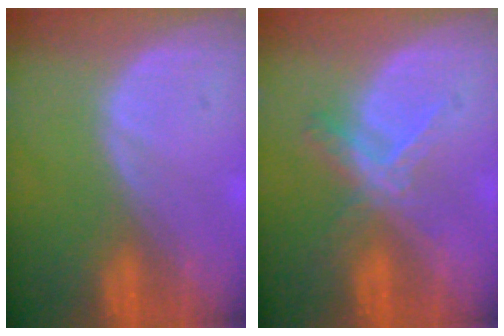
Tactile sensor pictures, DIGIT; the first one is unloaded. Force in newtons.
{"total": 5.7, "press": 5.0, "slide": 2.7}